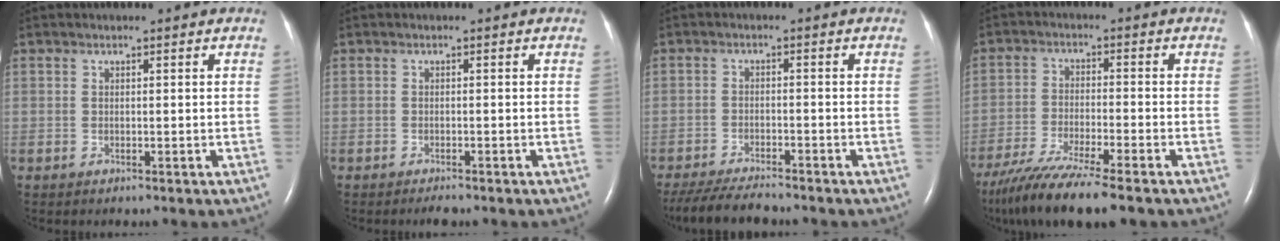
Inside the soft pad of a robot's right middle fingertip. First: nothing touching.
{"total": 1.2, "force": [-1.1, 0.2, 0.6], "torque": [-0.014, -0.003, -0.014]}
{"total": 8.5, "force": [-7.7, 1.0, 3.6], "torque": [-0.061, -0.022, -0.127]}
{"total": 12.3, "force": [-9.8, 0.2, 7.4], "torque": [-0.135, -0.036, -0.163]}